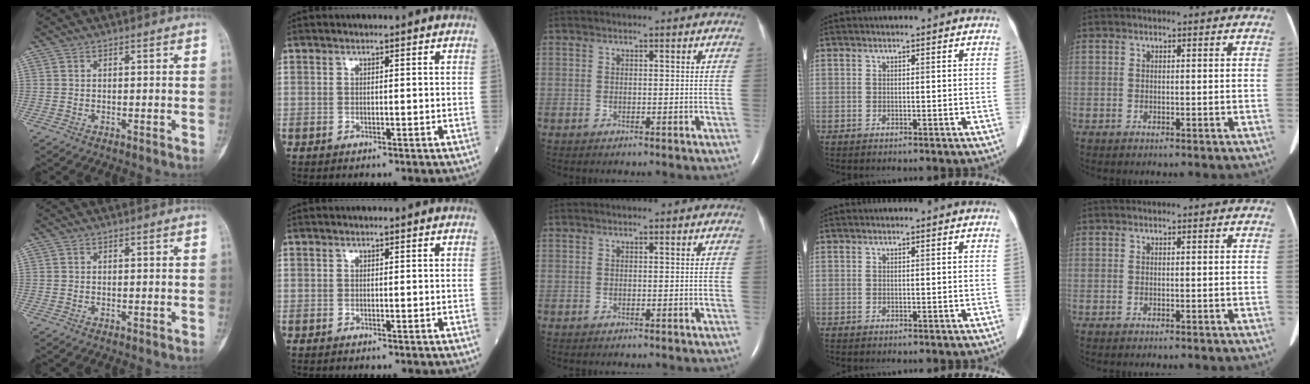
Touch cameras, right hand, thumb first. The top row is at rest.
{}